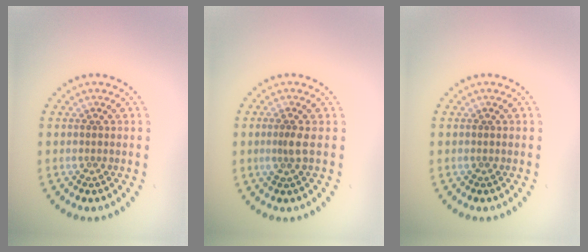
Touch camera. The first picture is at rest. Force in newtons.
{"total": 1.5, "press": 1.1, "slide": 1.0}
{"total": 0.0}